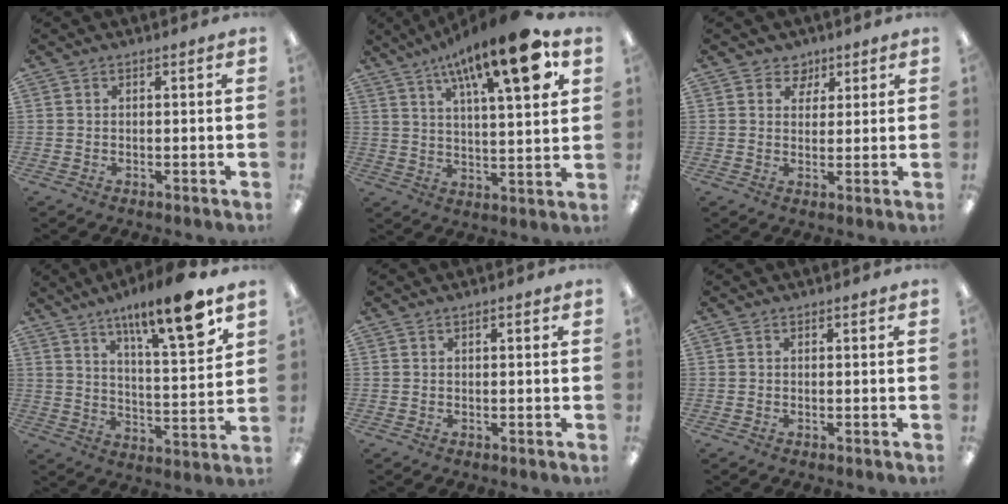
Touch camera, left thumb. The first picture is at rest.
{"total": 19.0, "force": [10.5, 5.0, 15.0], "torque": [-0.228, -0.050, 0.158]}
{"total": 4.3, "force": [2.7, 3.4, 0.5], "torque": [-0.001, -0.010, 0.045]}
{"total": 15.7, "force": [10.9, 3.1, 10.8], "torque": [-0.161, -0.066, 0.168]}
{"total": 0.6, "force": [0.3, 0.2, 0.5], "torque": [-0.009, 0.003, 0.004]}
{"total": 0.0}